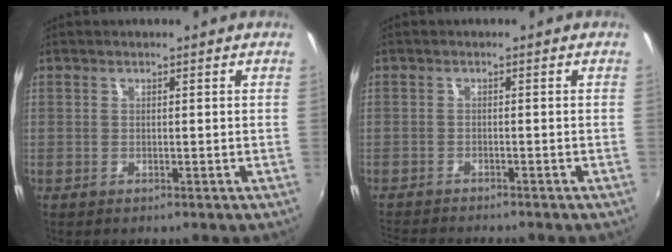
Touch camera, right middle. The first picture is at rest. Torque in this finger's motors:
{"motor_torque": [1.07, -1.07, 0.06, 0.04]}